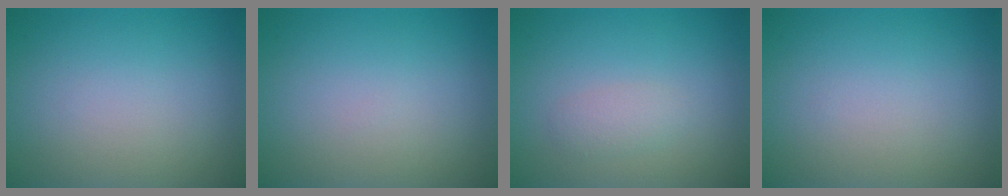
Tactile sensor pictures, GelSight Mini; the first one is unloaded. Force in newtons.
{"total": 0.0}
{"total": 1.4, "press": 1.4, "slide": 0.1}
{"total": 0.0}